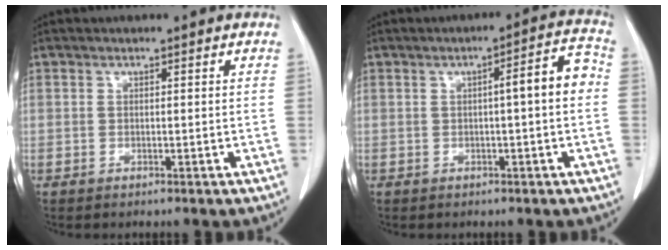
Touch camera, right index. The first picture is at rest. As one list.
[{"total": 5.6, "force": [-0.1, 0.5, 5.5], "torque": [-0.072, 0.017, -0.005]}]